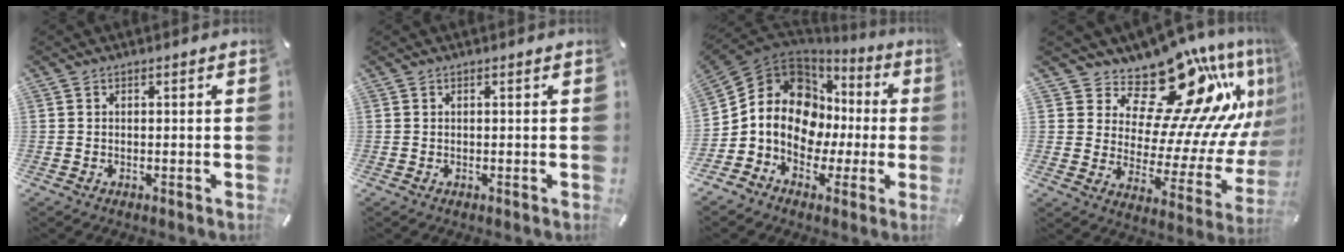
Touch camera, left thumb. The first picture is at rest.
{"total": 0.0}
{"total": 14.2, "force": [0.3, 12.6, 6.5], "torque": [-0.140, -0.019, 0.007]}
{"total": 22.4, "force": [14.9, 9.9, 13.5], "torque": [-0.204, -0.133, 0.252]}